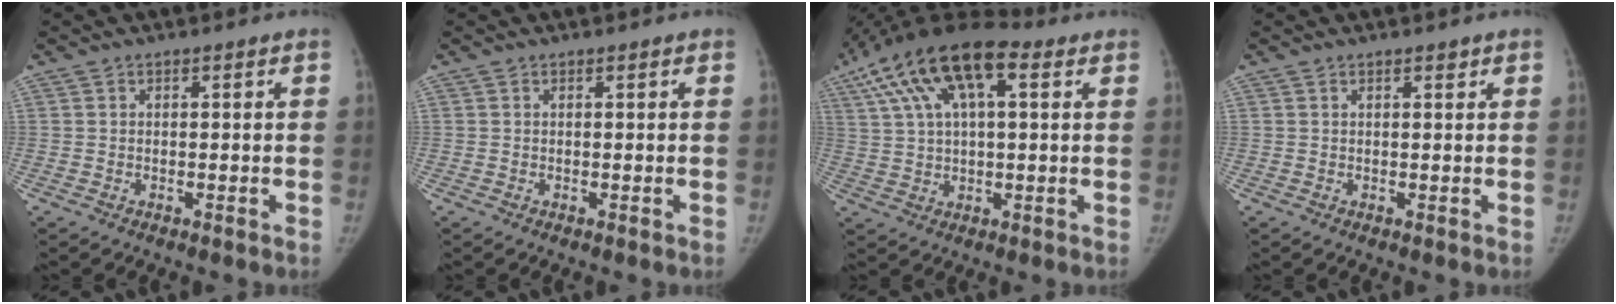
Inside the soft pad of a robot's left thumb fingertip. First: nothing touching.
{"total": 0.0}
{"total": 17.3, "force": [7.4, 7.7, 13.6], "torque": [-0.253, 0.026, 0.126]}
{"total": 0.7, "force": [0.5, 0.2, 0.4], "torque": [-0.006, -0.002, 0.008]}